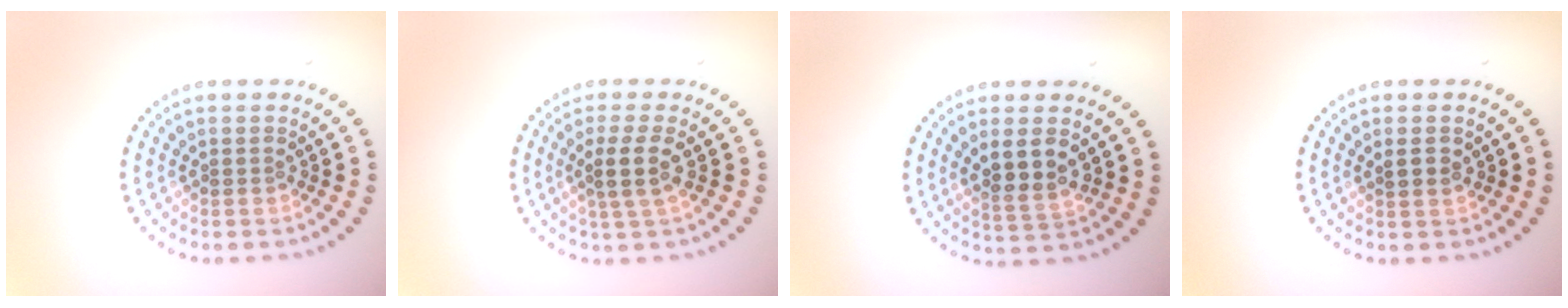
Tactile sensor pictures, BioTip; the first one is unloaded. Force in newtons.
{"total": 2.5, "press": 2.0, "slide": 1.6}
{"total": 2.9, "press": 2.6, "slide": 1.3}
{"total": 0.9, "press": 0.8, "slide": 0.3}